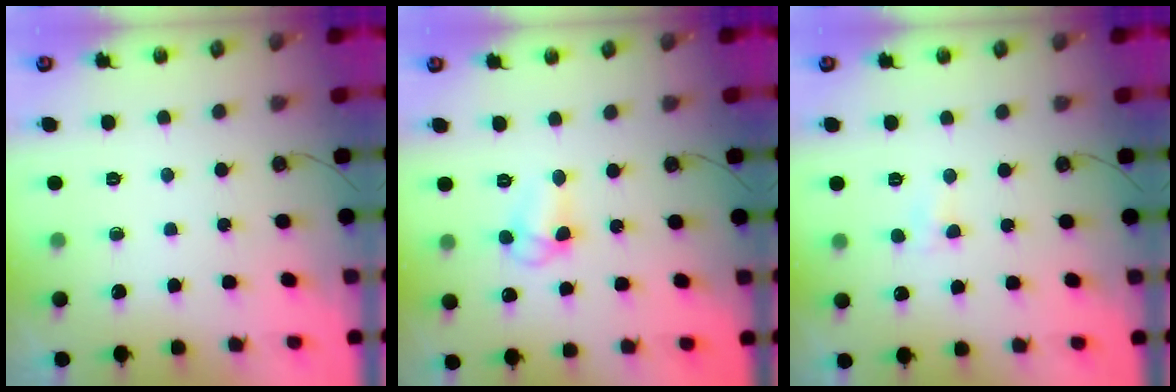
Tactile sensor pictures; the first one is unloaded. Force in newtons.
{"total": 7.8, "press": 7.8, "slide": 0.5}
{"total": 2.9, "press": 2.9, "slide": 0.4}